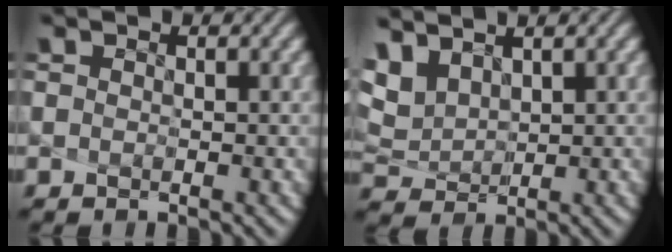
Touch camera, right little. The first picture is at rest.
{"total": 4.2, "force": [2.8, 2.2, 2.2], "torque": [-0.089, 0.010, 0.080]}